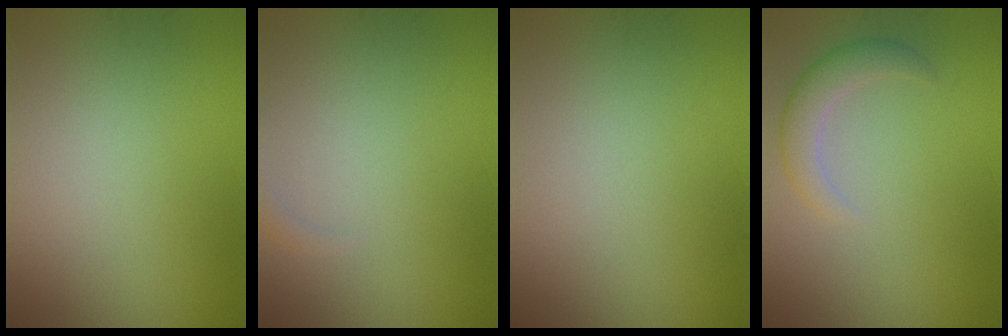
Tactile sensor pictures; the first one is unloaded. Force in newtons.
{"total": 0.8, "press": 0.8, "slide": 0.1}
{"total": 0.0}
{"total": 2.7, "press": 2.7, "slide": 0.4}